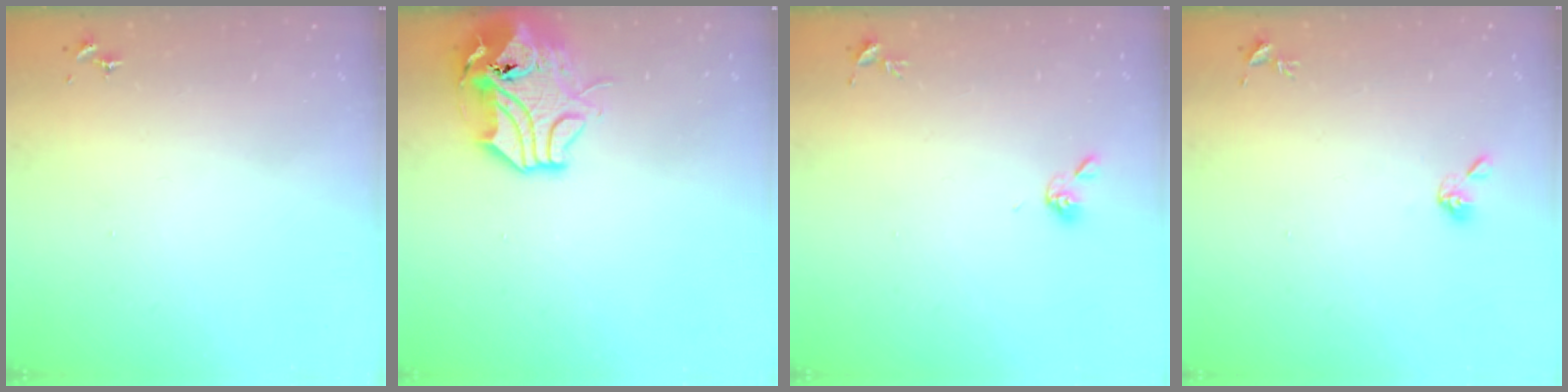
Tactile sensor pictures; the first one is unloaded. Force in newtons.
{"total": 13.8, "press": 13.6, "slide": 2.0}
{"total": 5.6, "press": 5.6, "slide": 1.0}
{"total": 5.2, "press": 5.1, "slide": 0.7}